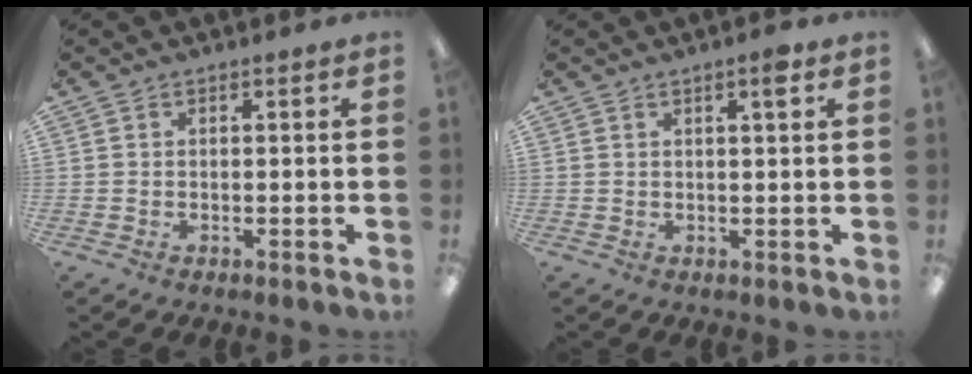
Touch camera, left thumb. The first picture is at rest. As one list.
[{"total": 3.0, "force": [1.7, 0.5, 2.4], "torque": [-0.034, -0.004, 0.024]}]